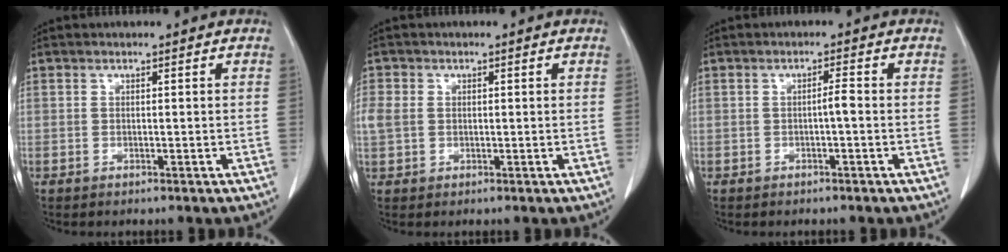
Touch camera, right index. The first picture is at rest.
{"total": 4.0, "force": [0.3, 3.3, 2.3], "torque": [-0.073, 0.018, 0.011]}
{"total": 1.8, "force": [-0.4, 0.2, 1.7], "torque": [-0.030, 0.003, -0.006]}